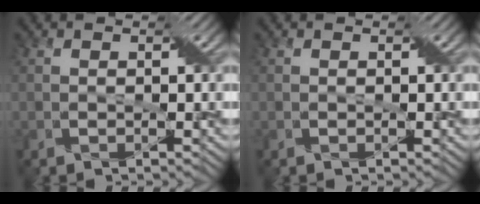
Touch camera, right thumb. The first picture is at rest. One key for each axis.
{"total": 0.0}